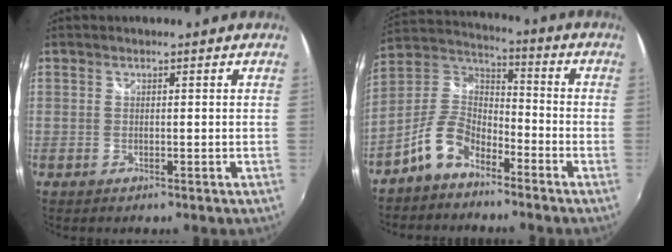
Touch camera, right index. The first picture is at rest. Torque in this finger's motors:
{"motor_torque": [0.34, -0.37, 0.07, -0.09]}